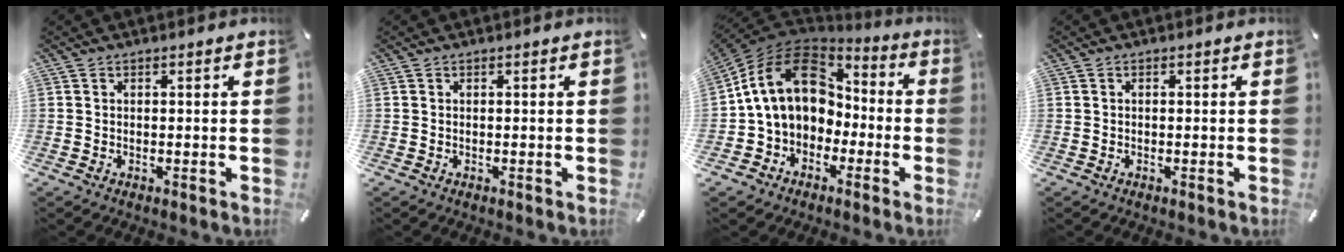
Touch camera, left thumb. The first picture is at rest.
{"total": 0.0}
{"total": 16.8, "force": [2.1, 13.1, 10.3], "torque": [-0.219, 0.013, 0.036]}
{"total": 0.0}